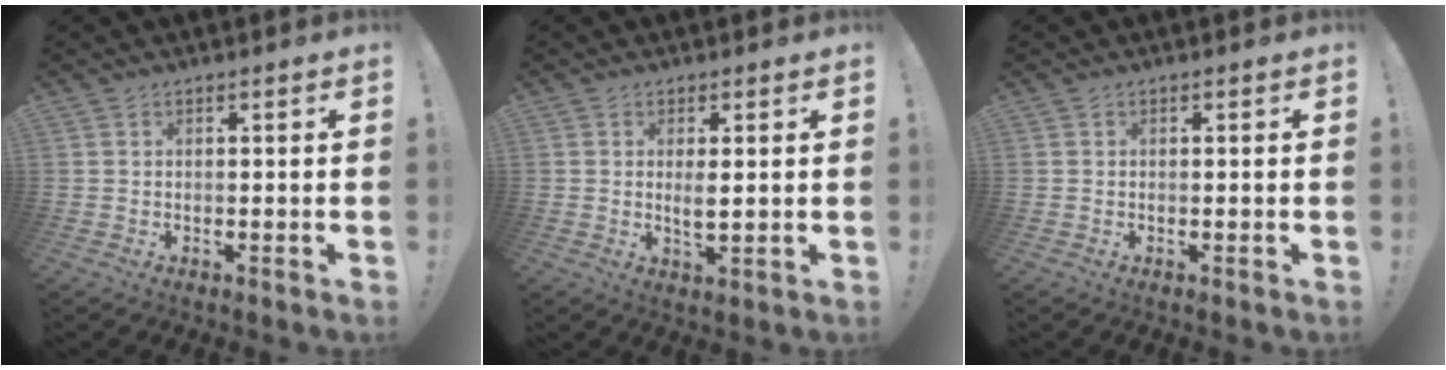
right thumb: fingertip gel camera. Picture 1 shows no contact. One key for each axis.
{"total": 3.2, "fx": 1.0, "fy": 0.9, "fz": 2.9, "tx": -0.045, "ty": -0.008, "tz": 0.016}
{"total": 0.0}